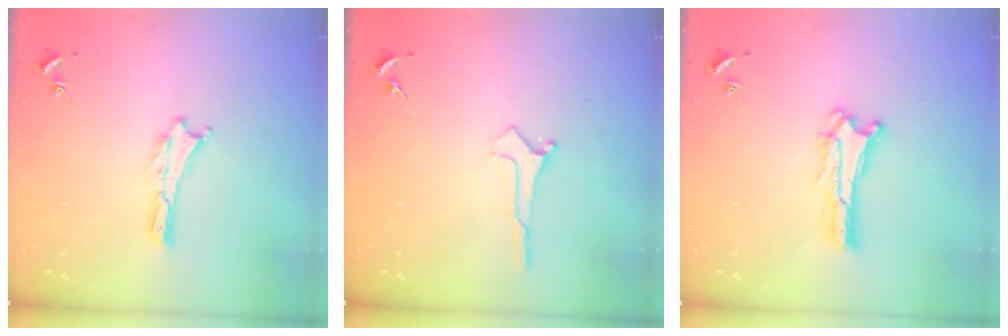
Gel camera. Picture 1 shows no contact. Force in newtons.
{"total": 0.0}
{"total": 0.9, "press": 0.9, "slide": 0.2}